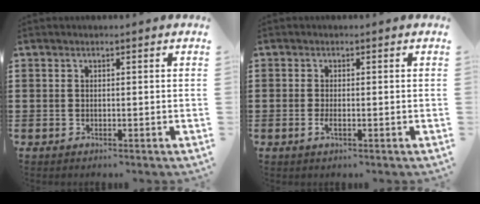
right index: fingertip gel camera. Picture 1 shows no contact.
{"total": 1.4, "force": [-0.5, 0.3, 1.3], "torque": [-0.031, -0.008, -0.012]}